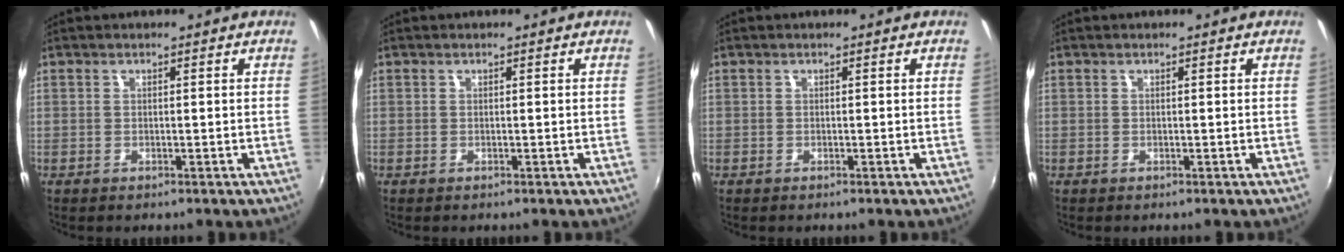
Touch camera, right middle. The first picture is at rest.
{"total": 0.0}
{"total": 0.0}
{"total": 0.0}